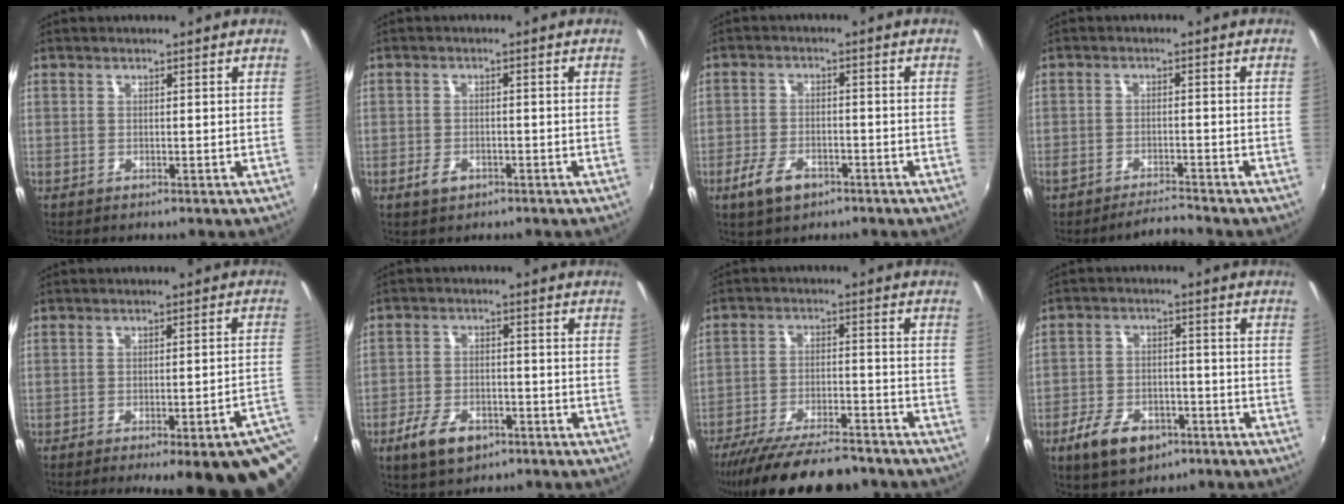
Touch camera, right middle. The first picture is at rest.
{"total": 3.0, "force": [-1.7, 1.8, 1.6], "torque": [-0.034, -0.002, -0.029]}
{"total": 6.3, "force": [-3.8, 3.2, 3.9], "torque": [-0.097, -0.005, -0.066]}
{"total": 3.8, "force": [-3.7, 0.0, 0.8], "torque": [-0.034, -0.005, -0.069]}
{"total": 19.2, "force": [-13.2, 3.9, 13.4], "torque": [-0.138, -0.016, -0.153]}
{"total": 8.0, "force": [-4.7, 4.2, 4.8], "torque": [-0.119, -0.004, -0.079]}
{"total": 18.2, "force": [-15.4, 4.2, 8.8], "torque": [-0.174, -0.029, -0.234]}
{"total": 10.1, "force": [-5.9, 5.7, 5.8], "torque": [-0.136, -0.001, -0.095]}